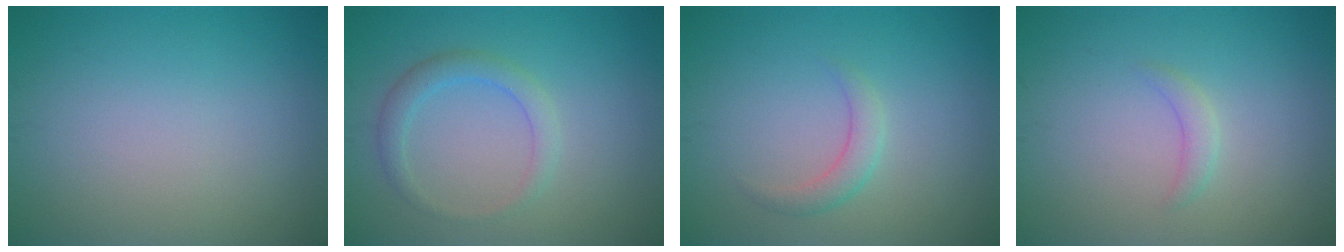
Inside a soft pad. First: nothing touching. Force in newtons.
{"total": 2.2, "press": 2.2, "slide": 0.1}
{"total": 1.7, "press": 1.7, "slide": 0.0}
{"total": 1.2, "press": 1.2, "slide": 0.0}